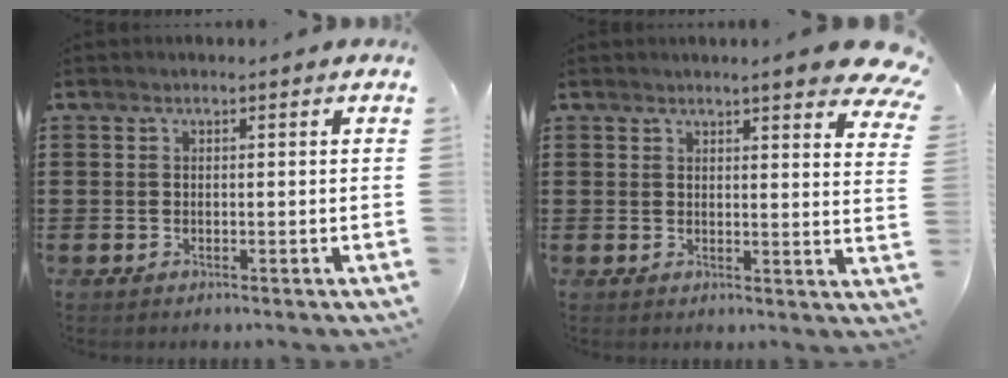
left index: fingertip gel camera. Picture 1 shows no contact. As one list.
[{"total": 5.4, "force": [4.6, -0.3, 2.8], "torque": [-0.052, -0.018, 0.080]}]